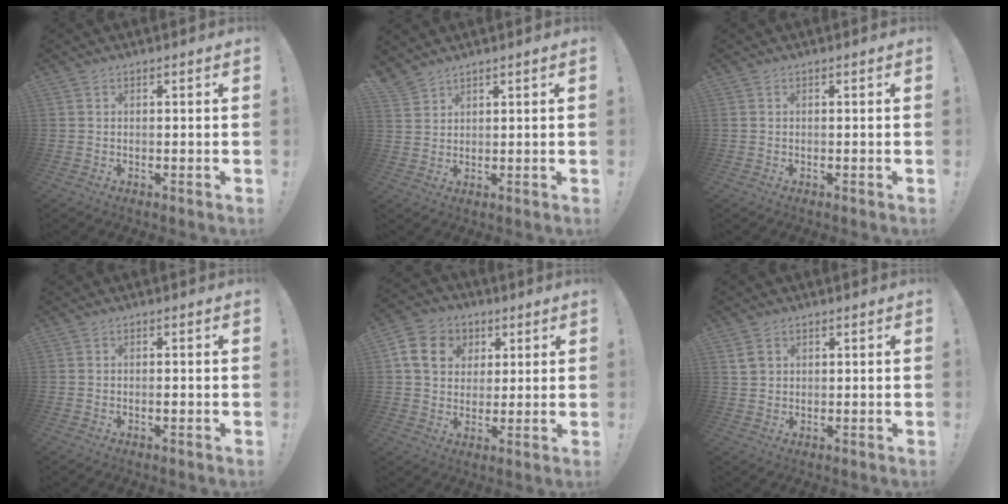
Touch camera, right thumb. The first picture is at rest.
{"total": 3.2, "force": [3.0, 1.0, 0.5], "torque": [-0.017, -0.019, 0.060]}
{"total": 0.0}
{"total": 0.8, "force": [-0.4, 0.2, 0.6], "torque": [-0.007, -0.001, -0.008]}
{"total": 12.1, "force": [4.0, 10.1, 5.4], "torque": [-0.083, -0.004, 0.084]}
{"total": 3.4, "force": [1.7, 2.6, 1.4], "torque": [-0.024, 0.001, 0.033]}